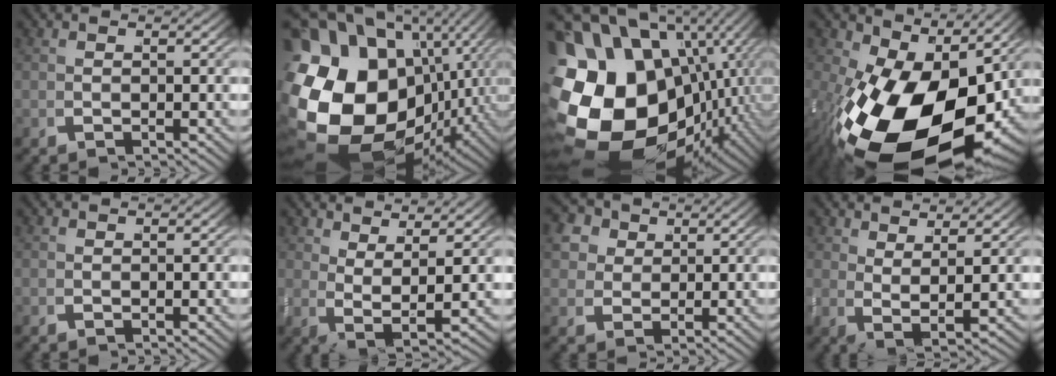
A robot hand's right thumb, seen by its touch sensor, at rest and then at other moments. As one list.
[{"total": 27.2, "force": [-1.5, 20.1, 18.3], "torque": [-0.362, -0.062, -0.005]}, {"total": 29.1, "force": [-4.4, 21.1, 19.5], "torque": [-0.355, -0.058, -0.049]}, {"total": 19.8, "force": [-2.7, 11.2, 16.0], "torque": [-0.307, -0.080, 0.002]}, {"total": 0.0}, {"total": 5.2, "force": [2.5, 1.8, 4.2], "torque": [-0.085, -0.012, 0.049]}, {"total": 5.6, "force": [2.5, 4.3, 2.5], "torque": [-0.061, -0.003, 0.043]}, {"total": 4.2, "force": [2.7, 0.9, 3.2], "torque": [-0.059, -0.004, 0.051]}]